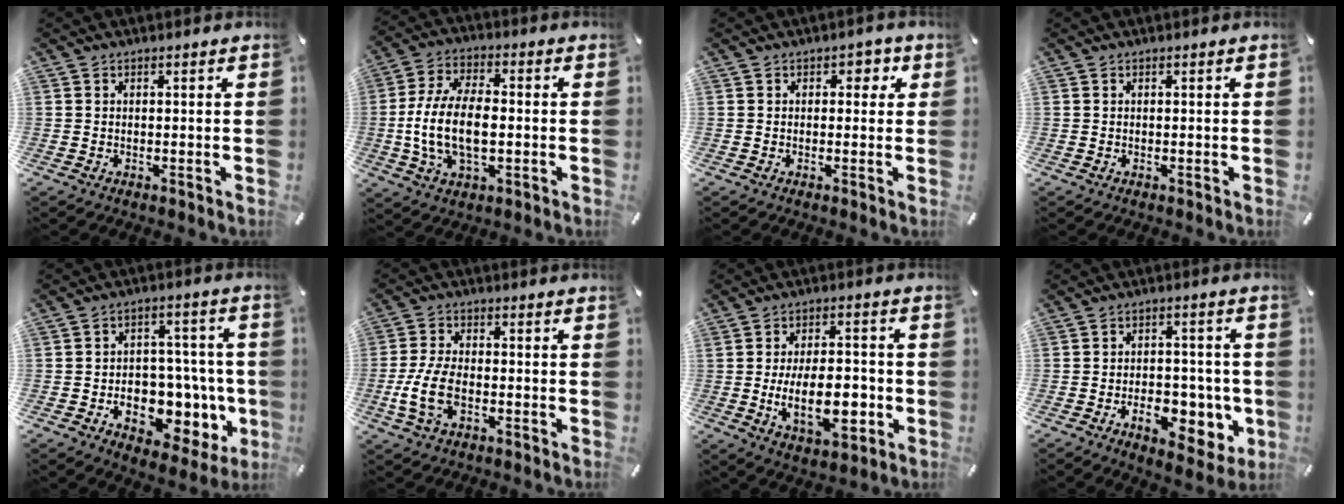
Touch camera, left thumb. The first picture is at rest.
{"total": 13.3, "force": [-1.8, 7.3, 11.0], "torque": [-0.233, 0.002, -0.030]}
{"total": 2.5, "force": [0.3, 2.0, 1.5], "torque": [-0.007, 0.002, -0.004]}
{"total": 0.0}
{"total": 13.4, "force": [-3.8, 9.1, 9.0], "torque": [-0.109, 0.014, -0.050]}
{"total": 8.1, "force": [-2.6, 4.6, 6.1], "torque": [-0.136, 0.002, -0.047]}
{"total": 15.1, "force": [-3.0, 7.7, 12.7], "torque": [-0.222, -0.004, -0.050]}
{"total": 12.5, "force": [-4.0, 7.5, 9.2], "torque": [-0.115, 0.012, -0.057]}